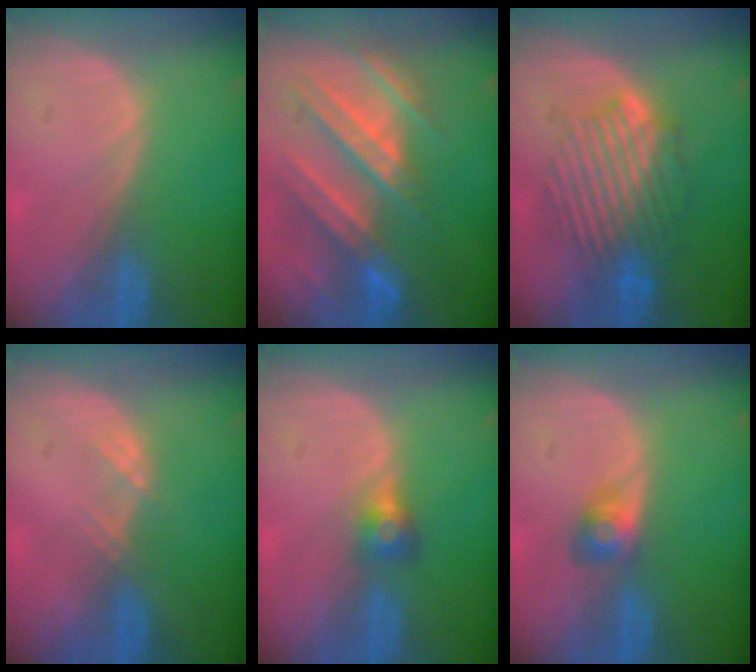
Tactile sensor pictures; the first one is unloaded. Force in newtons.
{"total": 10.1, "press": 9.6, "slide": 3.3}
{"total": 8.9, "press": 8.6, "slide": 2.3}
{"total": 1.5, "press": 1.3, "slide": 0.8}
{"total": 2.8, "press": 2.6, "slide": 1.0}
{"total": 2.8, "press": 2.6, "slide": 1.0}